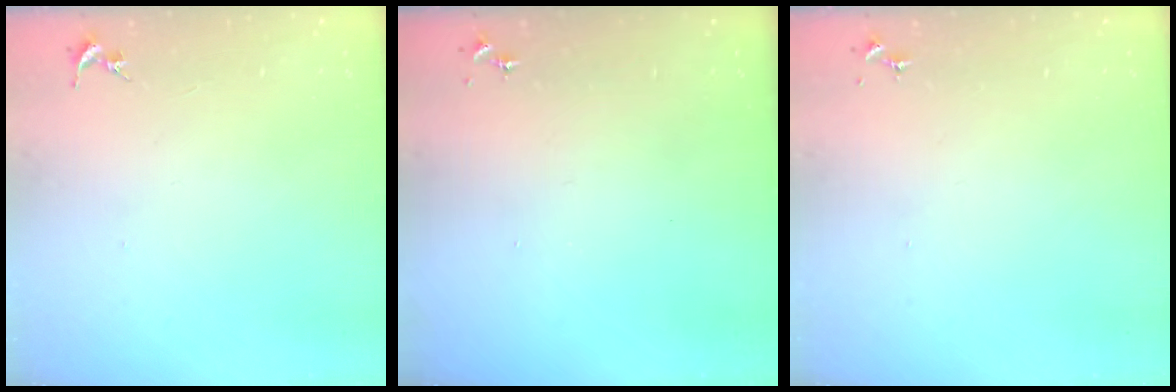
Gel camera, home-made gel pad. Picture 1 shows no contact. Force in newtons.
{"total": 0.0}
{"total": 0.0}